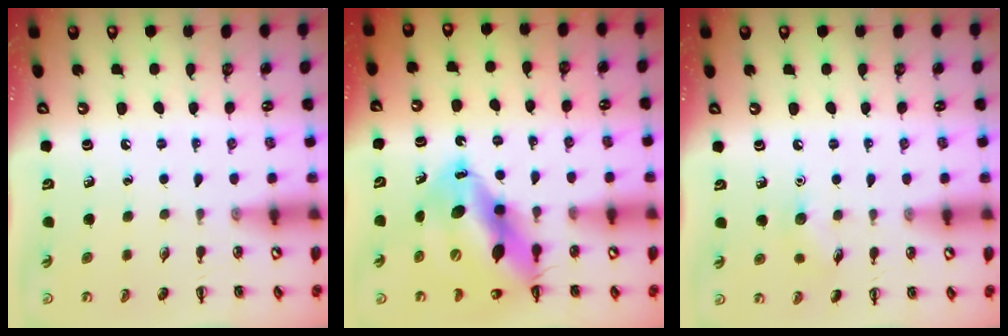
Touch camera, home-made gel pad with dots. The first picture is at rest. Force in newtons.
{"total": 16.7, "press": 16.0, "slide": 5.0}
{"total": 5.5, "press": 5.3, "slide": 1.6}